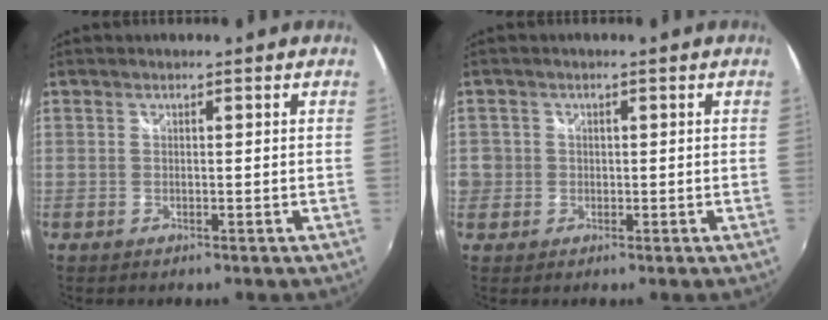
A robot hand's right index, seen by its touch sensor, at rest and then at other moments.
{"total": 3.5, "force": [-0.3, 3.5, 0.6], "torque": [-0.015, 0.003, -0.005]}